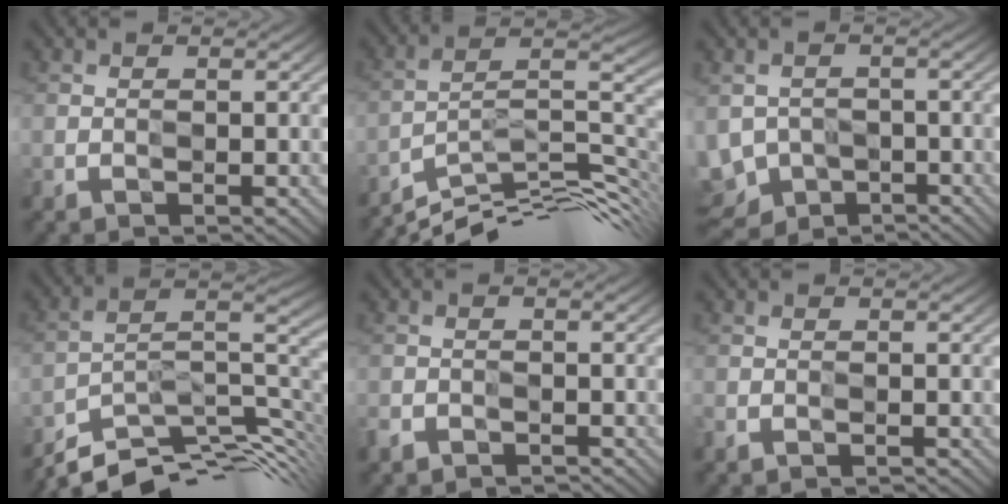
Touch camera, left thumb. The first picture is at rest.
{"total": 11.8, "force": [-9.9, 1.7, 6.2], "torque": [-0.106, 0.016, -0.174]}
{"total": 3.9, "force": [-2.2, 3.1, 0.9], "torque": [-0.031, -0.010, -0.044]}
{"total": 11.0, "force": [-8.9, 2.7, 6.0], "torque": [-0.114, 0.007, -0.150]}
{"total": 2.0, "force": [-1.9, 0.2, -0.7], "torque": [0.010, -0.003, -0.044]}
{"total": 1.3, "force": [-1.3, 0.0, 0.0], "torque": [-0.002, -0.003, -0.027]}